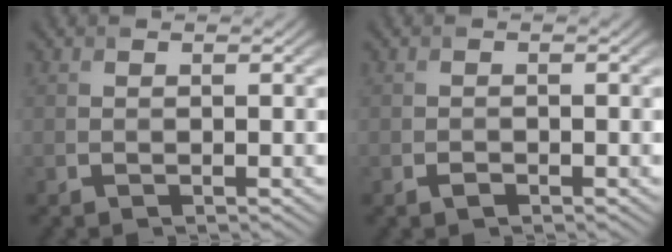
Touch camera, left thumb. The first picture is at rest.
{"total": 0.8, "force": [-0.5, 0.4, 0.4], "torque": [-0.007, -0.002, -0.009]}